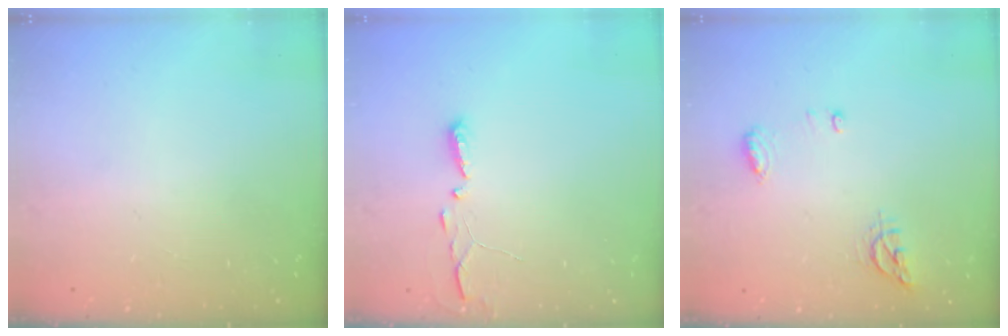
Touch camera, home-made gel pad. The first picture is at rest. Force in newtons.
{"total": 2.9, "press": 2.9, "slide": 0.4}
{"total": 8.4, "press": 6.9, "slide": 4.9}